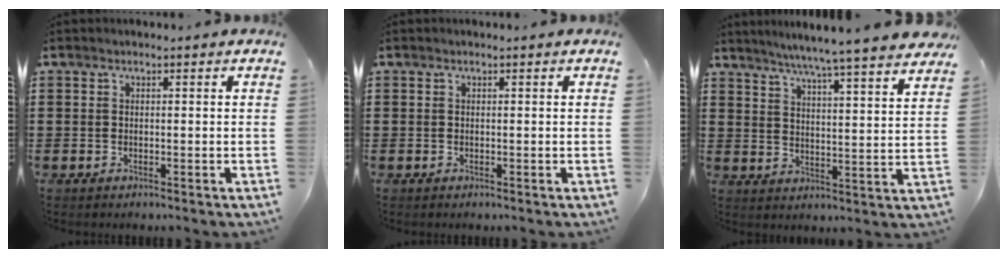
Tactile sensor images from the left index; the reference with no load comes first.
{"total": 0.0}
{"total": 6.0, "force": [5.4, -1.3, 2.4], "torque": [-0.066, -0.044, 0.088]}